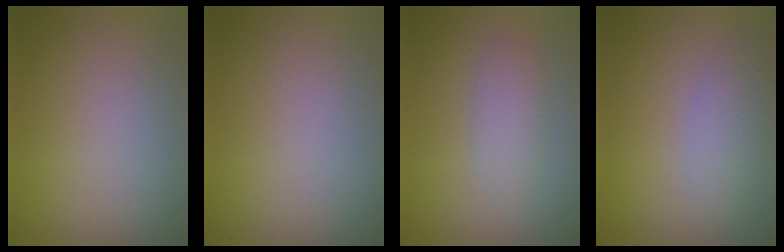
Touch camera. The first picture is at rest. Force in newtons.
{"total": 0.0}
{"total": 2.1, "press": 2.1, "slide": 0.0}
{"total": 2.7, "press": 2.7, "slide": 0.1}